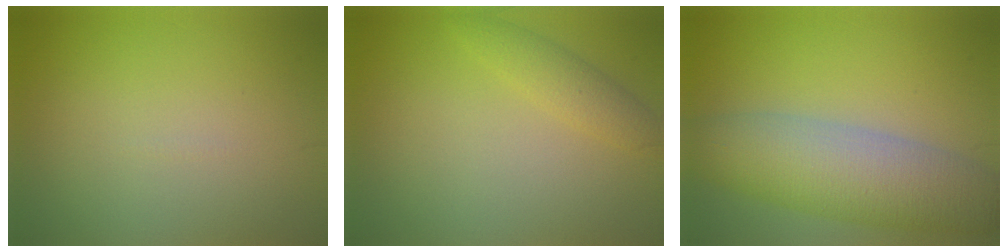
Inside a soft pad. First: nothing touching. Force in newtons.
{"total": 2.0, "press": 2.0, "slide": 0.0}
{"total": 8.0, "press": 8.0, "slide": 0.4}